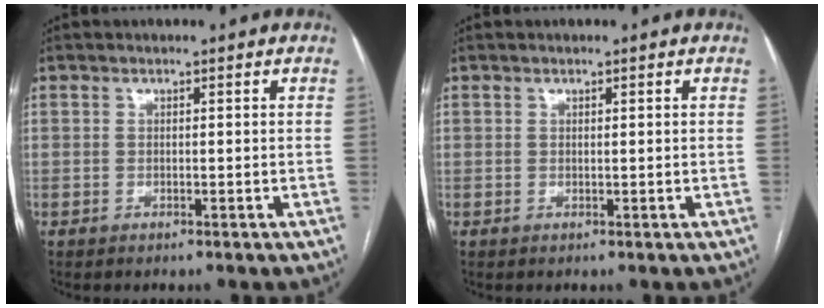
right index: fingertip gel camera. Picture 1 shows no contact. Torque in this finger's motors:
{"motor_torque": [-0.17, -0.13, -0.03, -0.01]}